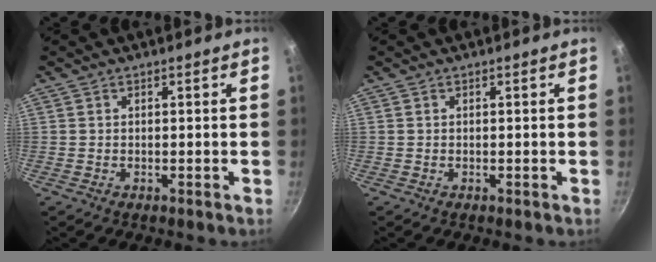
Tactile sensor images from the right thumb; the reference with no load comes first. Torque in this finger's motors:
{"motor_torque": [0.01, 0.01, 0.00, 0.00, 0.00]}